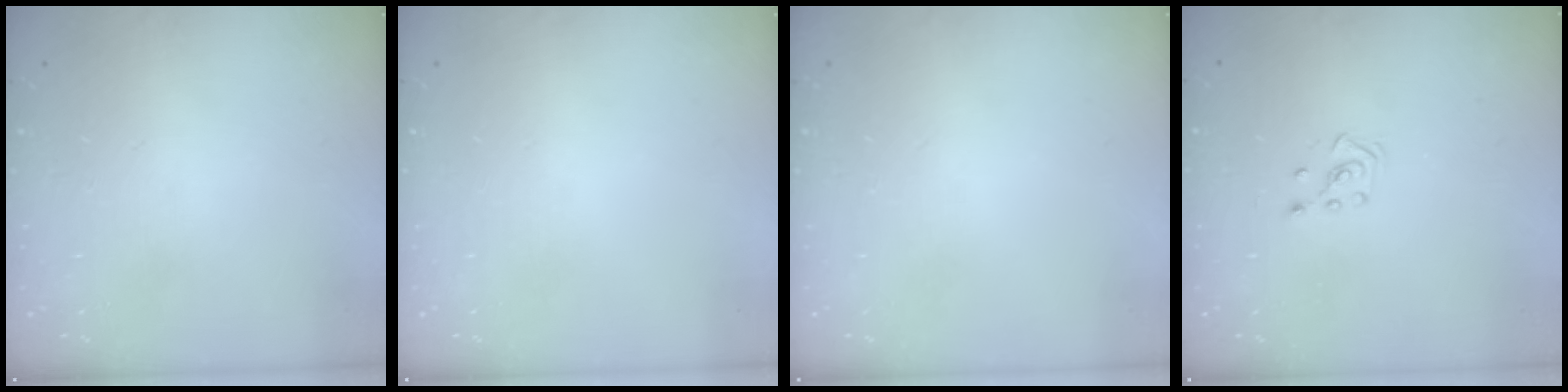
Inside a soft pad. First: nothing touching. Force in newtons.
{"total": 0.0}
{"total": 0.0}
{"total": 2.6, "press": 2.5, "slide": 0.6}